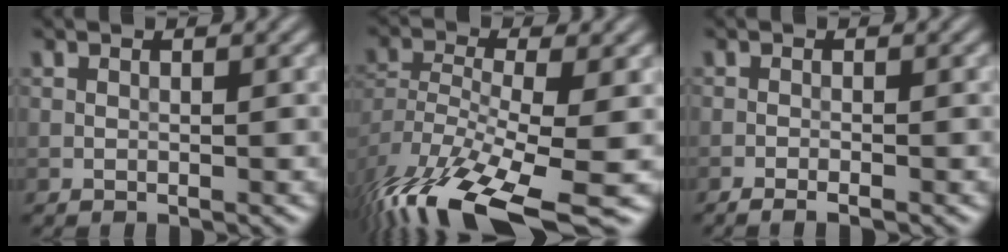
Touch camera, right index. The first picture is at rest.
{"total": 12.8, "force": [-8.4, 4.0, 8.9], "torque": [-0.191, -0.020, -0.132]}
{"total": 1.3, "force": [-0.9, 0.2, 0.9], "torque": [-0.014, 0.002, -0.018]}